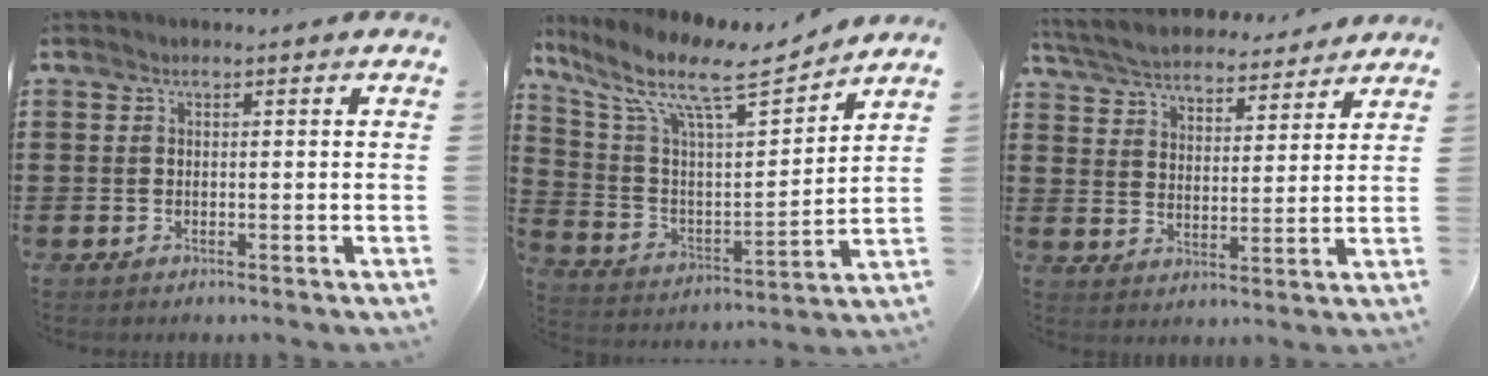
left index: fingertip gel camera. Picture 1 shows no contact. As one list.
[{"total": 11.2, "force": [8.1, 2.5, 7.4], "torque": [-0.165, -0.047, 0.131]}, {"total": 5.7, "force": [5.6, 0.6, 0.9], "torque": [-0.047, -0.034, 0.098]}]